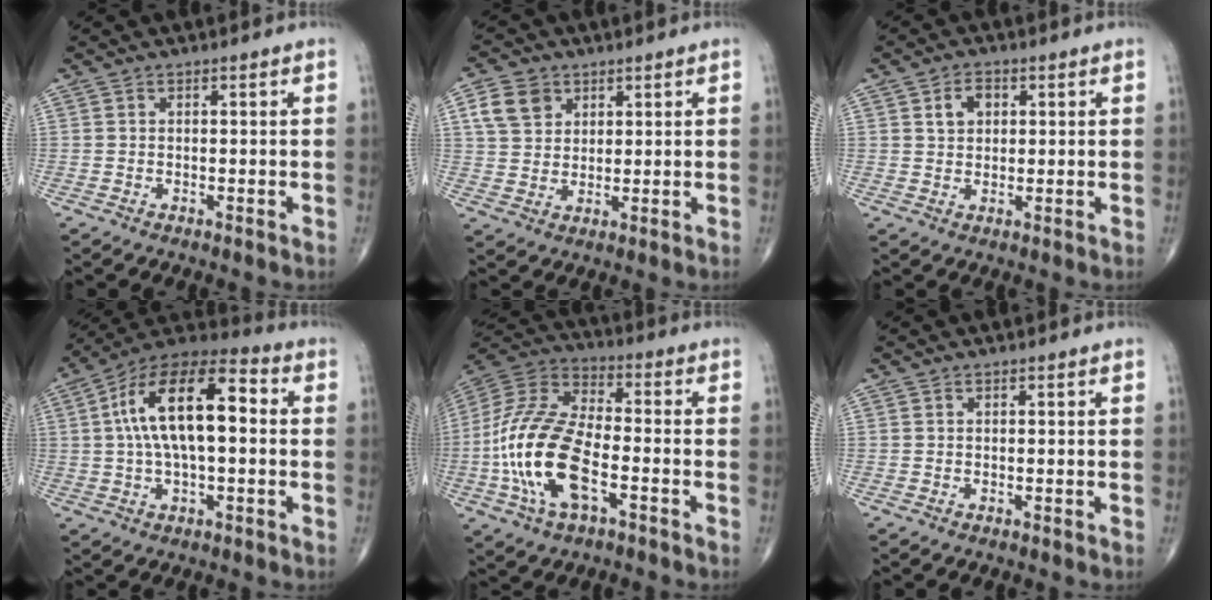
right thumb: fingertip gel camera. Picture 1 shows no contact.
{"total": 7.0, "force": [3.0, 5.4, 3.1], "torque": [-0.039, -0.004, 0.057]}
{"total": 4.0, "force": [1.3, 3.0, 2.4], "torque": [-0.027, 0.001, 0.022]}
{"total": 17.9, "force": [2.0, 8.1, 15.9], "torque": [-0.274, 0.044, 0.024]}
{"total": 19.4, "force": [-5.3, 9.2, 16.3], "torque": [-0.344, 0.025, -0.100]}
{"total": 0.0}